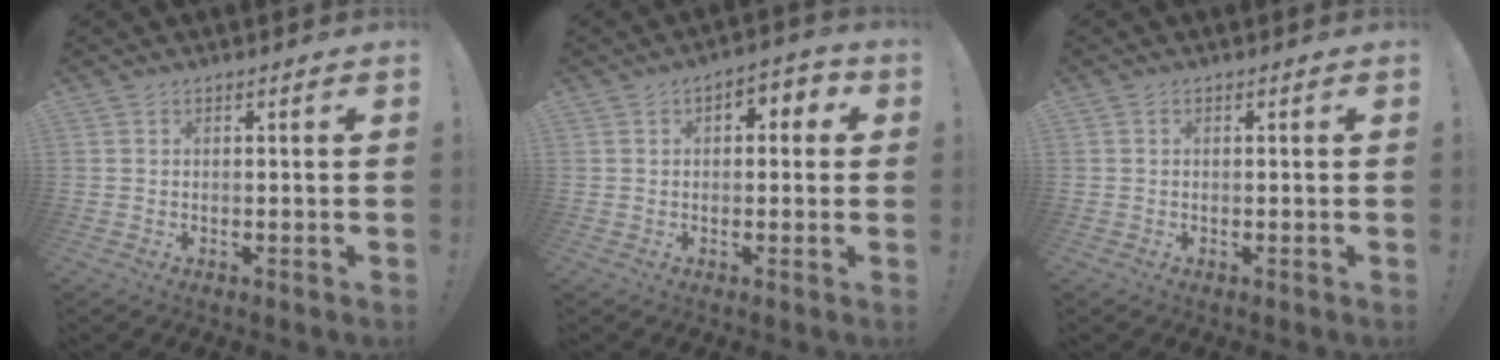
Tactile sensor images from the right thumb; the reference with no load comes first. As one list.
[{"total": 3.9, "force": [-0.1, 3.0, 2.4], "torque": [-0.026, 0.007, -0.006]}, {"total": 0.0}]